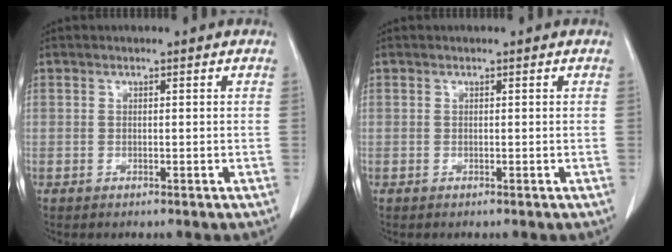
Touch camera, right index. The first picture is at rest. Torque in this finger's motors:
{"motor_torque": [0.00, 0.00, 0.00, 0.00]}